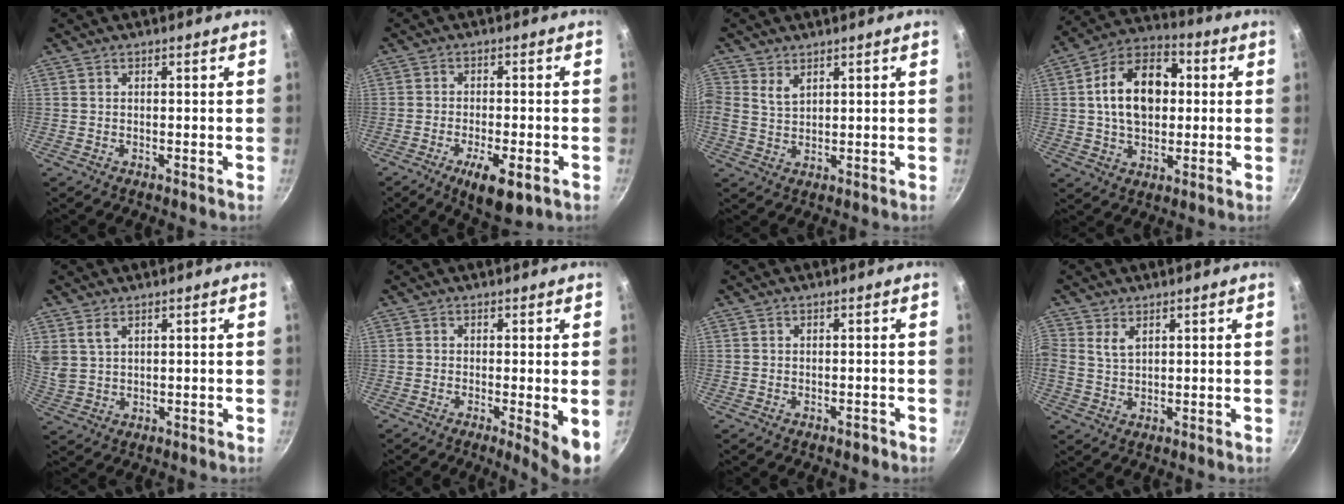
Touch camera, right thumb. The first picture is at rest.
{"total": 8.7, "force": [-3.9, 3.0, 7.2], "torque": [-0.116, 0.010, -0.056]}
{"total": 3.9, "force": [1.9, 2.4, 2.3], "torque": [-0.046, -0.007, 0.039]}
{"total": 15.8, "force": [1.8, 10.7, 11.5], "torque": [-0.157, 0.024, 0.016]}
{"total": 4.6, "force": [2.4, 2.8, 2.7], "torque": [-0.048, -0.008, 0.056]}
{"total": 5.6, "force": [-1.3, 0.7, 5.4], "torque": [-0.074, -0.012, -0.016]}
{"total": 1.2, "force": [-0.8, 0.7, 0.6], "torque": [-0.003, 0.012, -0.005]}
{"total": 3.5, "force": [1.5, 2.2, 2.3], "torque": [-0.047, -0.004, 0.029]}